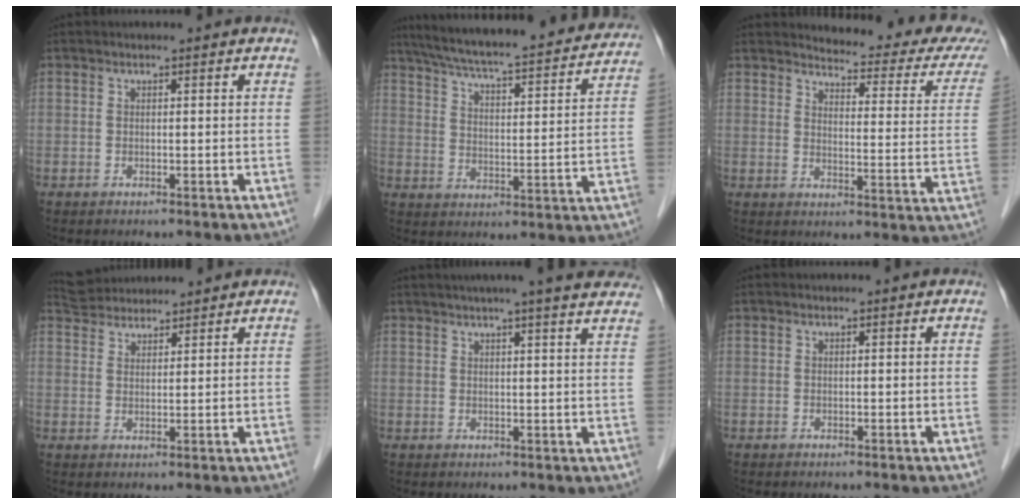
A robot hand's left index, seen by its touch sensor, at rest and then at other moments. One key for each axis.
{"total": 26.3, "fx": 23.4, "fy": 3.5, "fz": 11.5, "tx": -0.188, "ty": -0.016, "tz": 0.307}
{"total": 16.6, "fx": 15.5, "fy": 2.4, "fz": 5.4, "tx": -0.049, "ty": -0.076, "tz": 0.155}
{"total": 6.7, "fx": 6.4, "fy": 1.4, "fz": 1.3, "tx": -0.027, "ty": 0.038, "tz": 0.112}
{"total": 15.4, "fx": 13.2, "fy": 0.3, "fz": 7.9, "tx": -0.111, "ty": 0.012, "tz": 0.150}
{"total": 0.0}